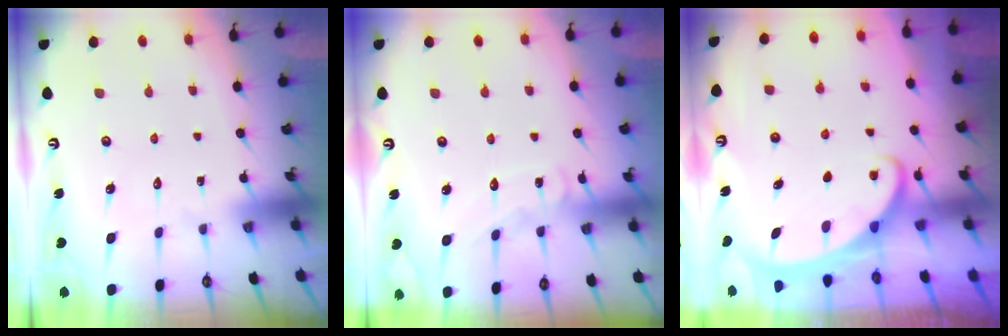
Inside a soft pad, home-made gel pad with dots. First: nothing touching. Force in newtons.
{"total": 8.1, "press": 8.1, "slide": 0.7}
{"total": 2.3, "press": 2.3, "slide": 0.3}